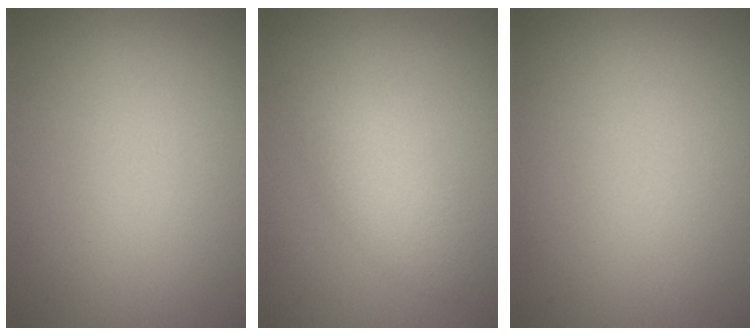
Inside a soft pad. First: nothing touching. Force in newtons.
{"total": 2.8, "press": 2.8, "slide": 0.2}
{"total": 0.0}